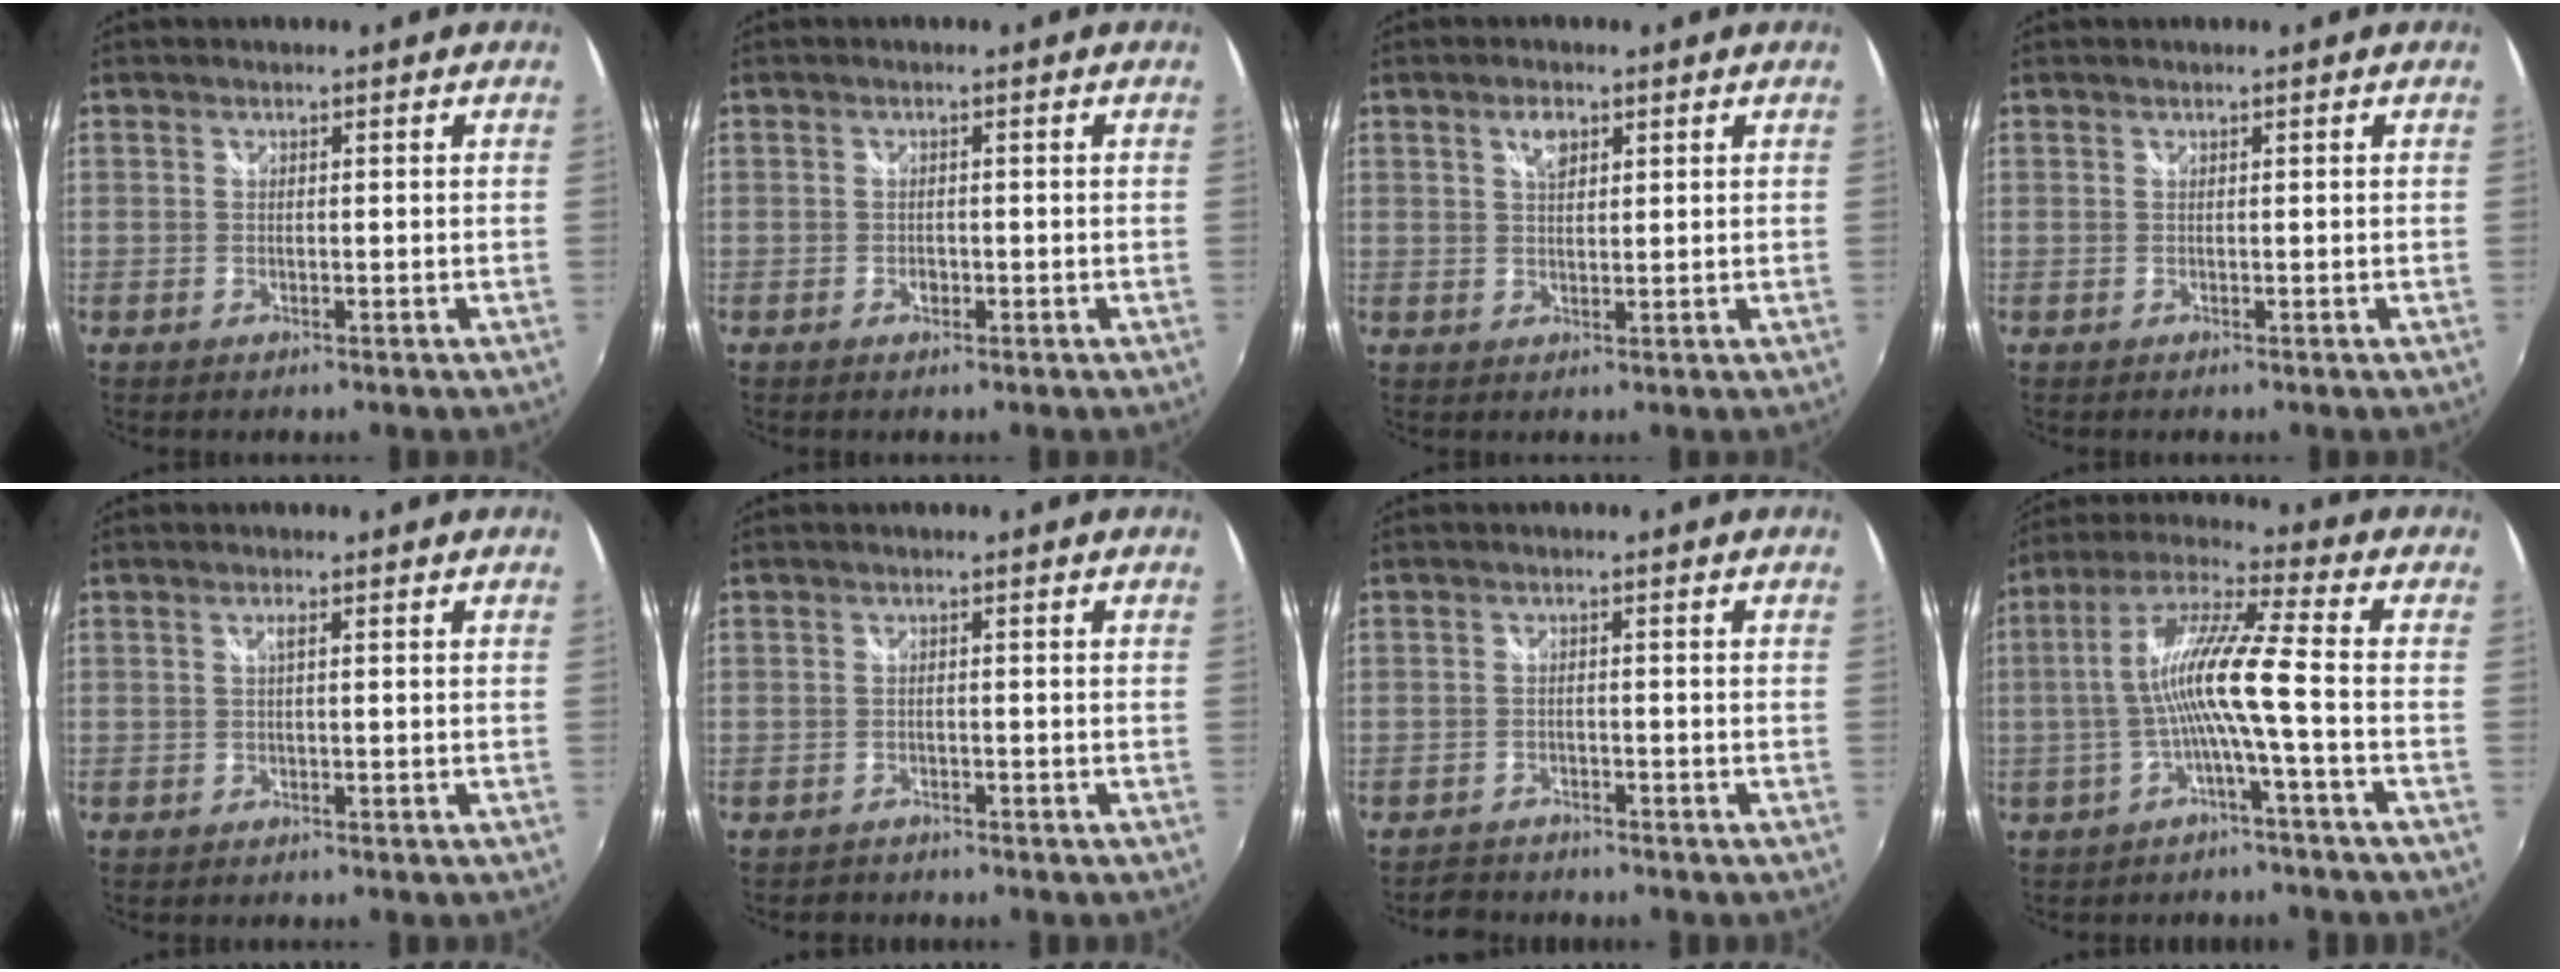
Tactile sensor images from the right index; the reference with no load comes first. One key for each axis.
{"total": 1.2, "fx": -0.5, "fy": 1.0, "fz": 0.6, "tx": -0.009, "ty": 0.000, "tz": -0.007}
{"total": 3.3, "fx": 1.7, "fy": 1.7, "fz": 2.2, "tx": -0.037, "ty": 0.005, "tz": 0.030}
{"total": 0.0}
{"total": 0.9, "fx": 0.2, "fy": -0.1, "fz": 0.8, "tx": -0.015, "ty": 0.002, "tz": 0.001}
{"total": 1.6, "fx": -1.5, "fy": 0.8, "fz": 0.0, "tx": -0.005, "ty": -0.001, "tz": -0.025}
{"total": 3.1, "fx": -2.9, "fy": 1.0, "fz": -0.1, "tx": -0.010, "ty": 0.000, "tz": -0.054}
{"total": 10.7, "fx": -2.5, "fy": -0.7, "fz": 10.4, "tx": -0.204, "ty": 0.011, "tz": -0.043}